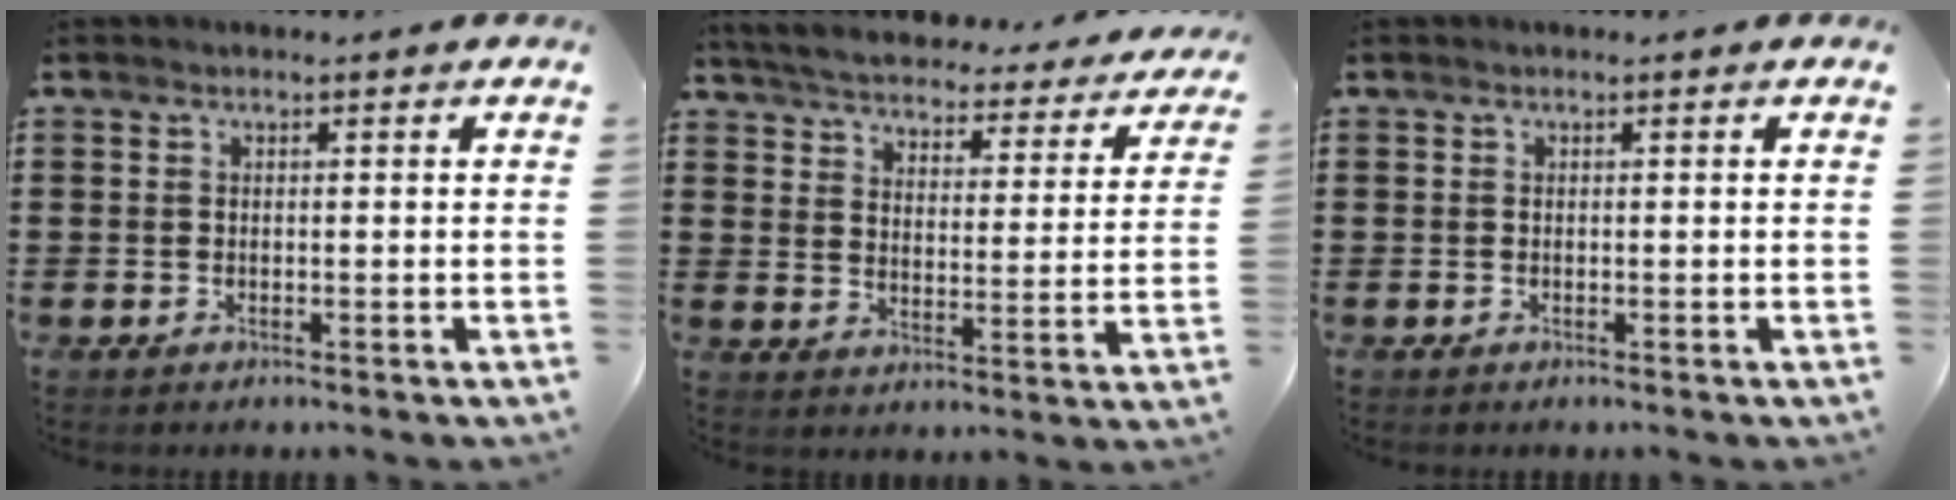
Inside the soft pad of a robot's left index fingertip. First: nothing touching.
{"total": 4.1, "force": [4.1, 0.0, 0.7], "torque": [-0.038, -0.036, 0.064]}
{"total": 0.0}